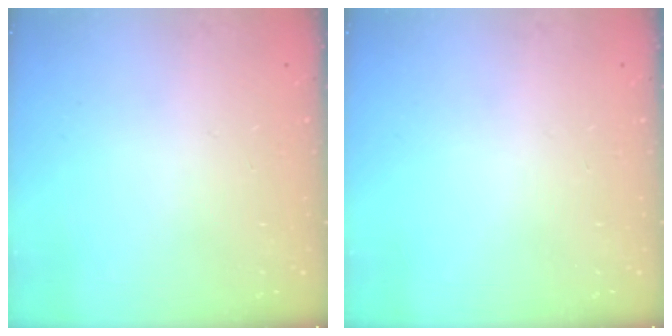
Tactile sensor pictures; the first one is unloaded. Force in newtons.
{"total": 0.0}